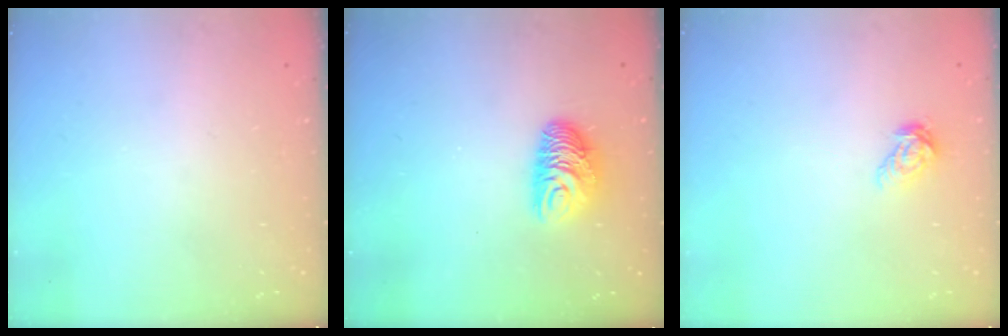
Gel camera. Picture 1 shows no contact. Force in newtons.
{"total": 9.0, "press": 9.0, "slide": 0.2}
{"total": 7.0, "press": 7.0, "slide": 0.4}